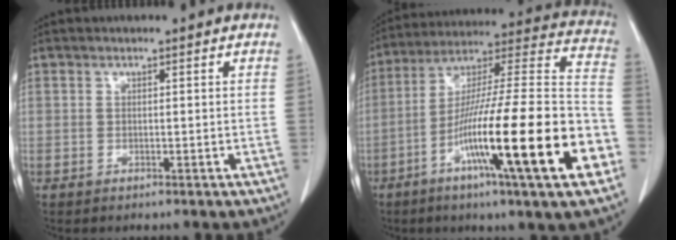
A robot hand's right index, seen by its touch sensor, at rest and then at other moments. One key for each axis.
{"total": 27.3, "fx": -9.9, "fy": 1.2, "fz": 25.4, "tx": -0.361, "ty": -0.019, "tz": -0.169}